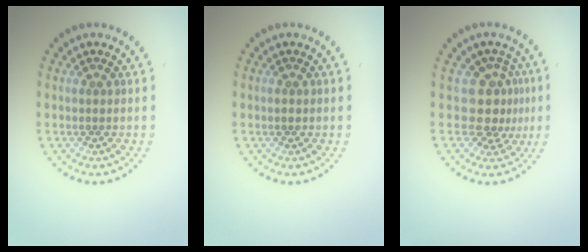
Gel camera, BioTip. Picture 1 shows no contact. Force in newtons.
{"total": 0.6, "press": 0.6, "slide": 0.1}
{"total": 3.1, "press": 2.3, "slide": 2.1}